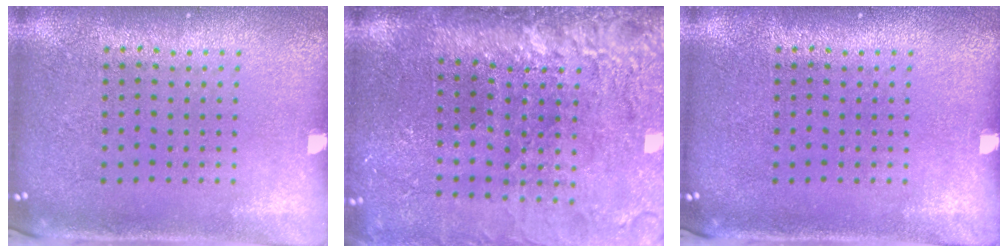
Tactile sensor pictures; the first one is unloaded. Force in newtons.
{"total": 4.6, "press": 3.7, "slide": 2.7}
{"total": 0.0}